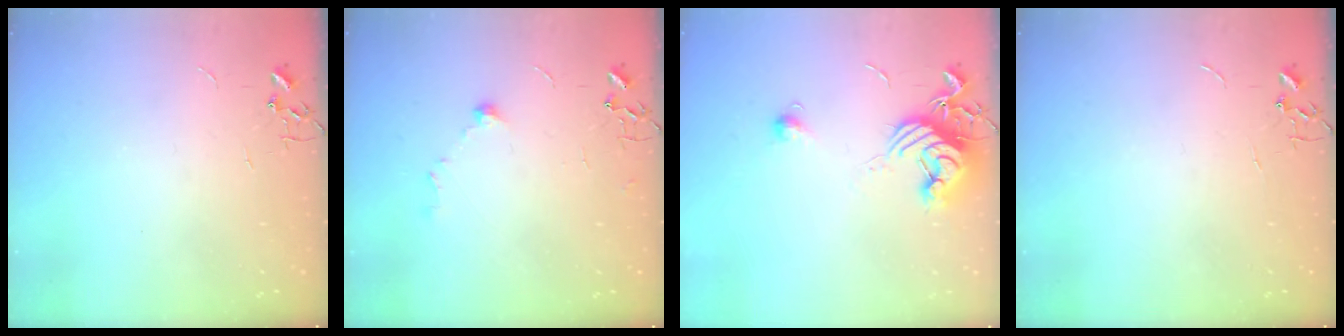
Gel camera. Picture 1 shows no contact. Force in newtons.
{"total": 7.8, "press": 7.6, "slide": 1.5}
{"total": 11.7, "press": 11.6, "slide": 0.9}
{"total": 0.0}